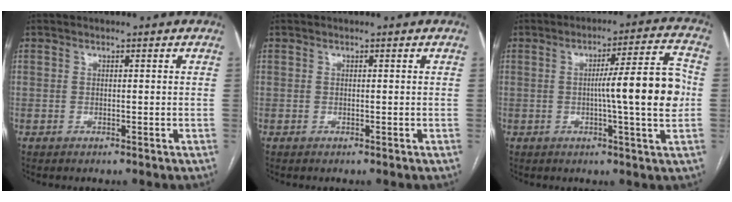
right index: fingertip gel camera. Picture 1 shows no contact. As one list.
[{"total": 0.0}, {"total": 11.3, "force": [-0.4, -0.4, 11.3], "torque": [-0.163, 0.009, -0.010]}]